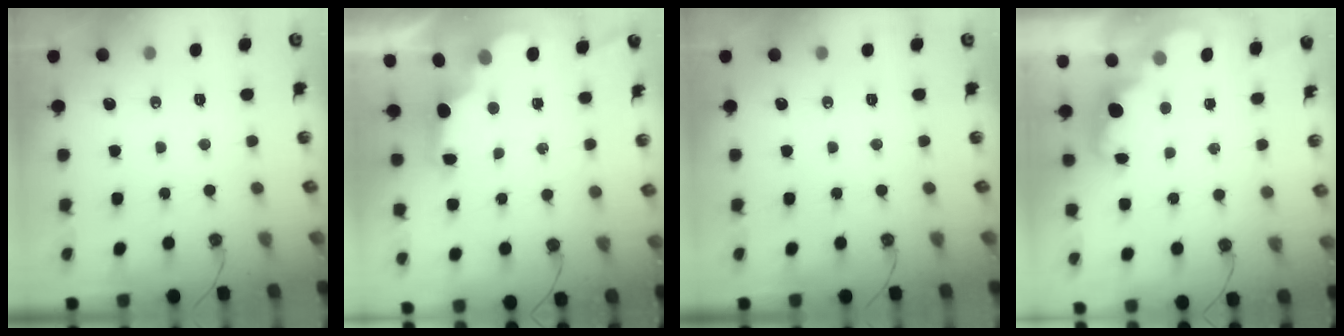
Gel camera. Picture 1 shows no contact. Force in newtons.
{"total": 2.9, "press": 2.8, "slide": 0.9}
{"total": 0.0}
{"total": 2.4, "press": 2.3, "slide": 0.5}